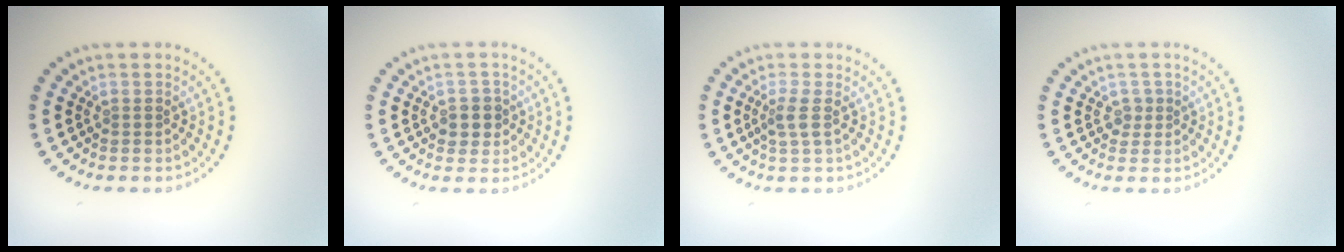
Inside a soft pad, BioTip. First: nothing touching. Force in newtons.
{"total": 2.2, "press": 2.1, "slide": 0.7}
{"total": 1.8, "press": 1.3, "slide": 1.1}
{"total": 1.1, "press": 0.9, "slide": 0.7}